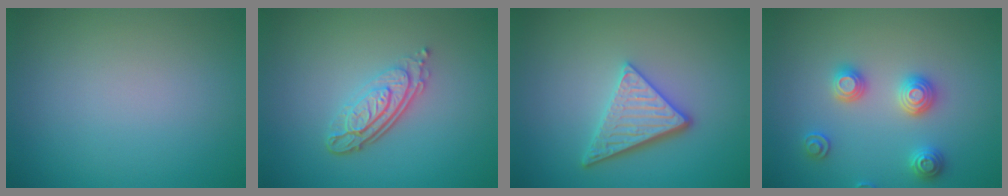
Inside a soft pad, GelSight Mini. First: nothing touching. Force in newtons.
{"total": 4.3, "press": 3.0, "slide": 3.1}
{"total": 4.0, "press": 3.4, "slide": 2.1}
{"total": 2.9, "press": 2.9, "slide": 0.2}